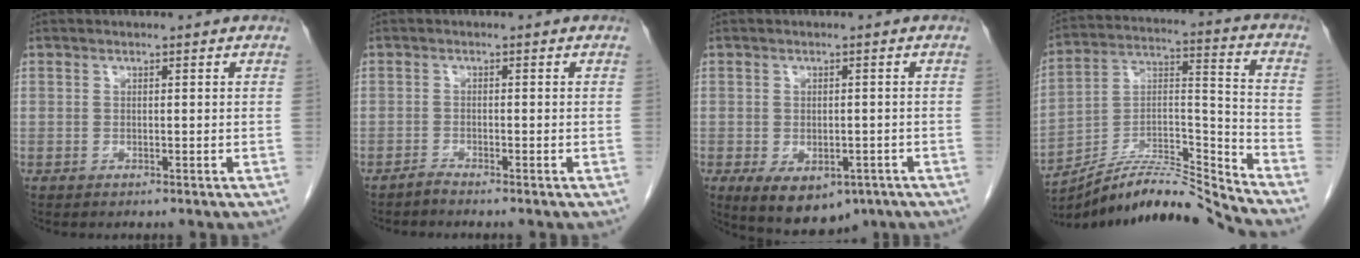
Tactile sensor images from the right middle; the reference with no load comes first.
{"total": 0.9, "force": [-0.9, -0.2, 0.1], "torque": [-0.001, -0.002, -0.017]}
{"total": 9.7, "force": [-5.4, 5.6, 5.8], "torque": [-0.087, -0.008, -0.071]}
{"total": 14.7, "force": [-14.3, -1.8, 2.6], "torque": [-0.039, 0.046, -0.255]}